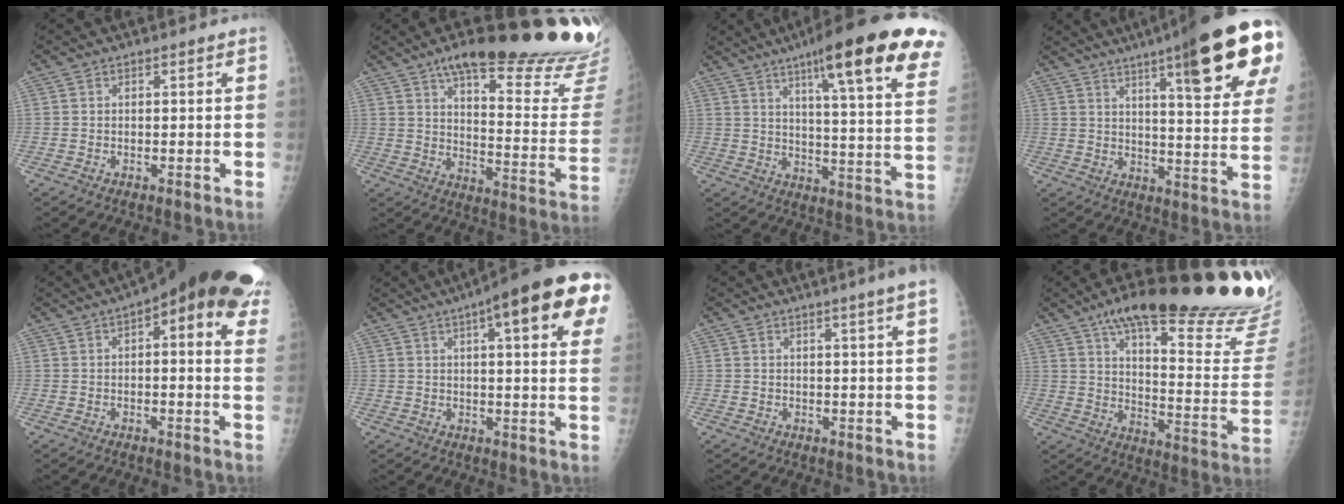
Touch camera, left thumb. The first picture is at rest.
{"total": 27.8, "force": [21.6, 5.0, 16.8], "torque": [-0.199, -0.134, 0.290]}
{"total": 26.4, "force": [15.5, 4.1, 21.1], "torque": [-0.270, -0.039, 0.207]}
{"total": 24.0, "force": [13.0, 4.1, 19.8], "torque": [-0.258, -0.043, 0.177]}
{"total": 18.5, "force": [8.3, 6.0, 15.4], "torque": [-0.192, 0.009, 0.101]}
{"total": 22.0, "force": [9.9, 4.8, 19.1], "torque": [-0.244, 0.004, 0.122]}
{"total": 5.3, "force": [3.7, -1.1, 3.7], "torque": [-0.049, -0.013, 0.042]}
{"total": 32.1, "force": [24.3, 5.7, 20.1], "torque": [-0.249, -0.127, 0.336]}